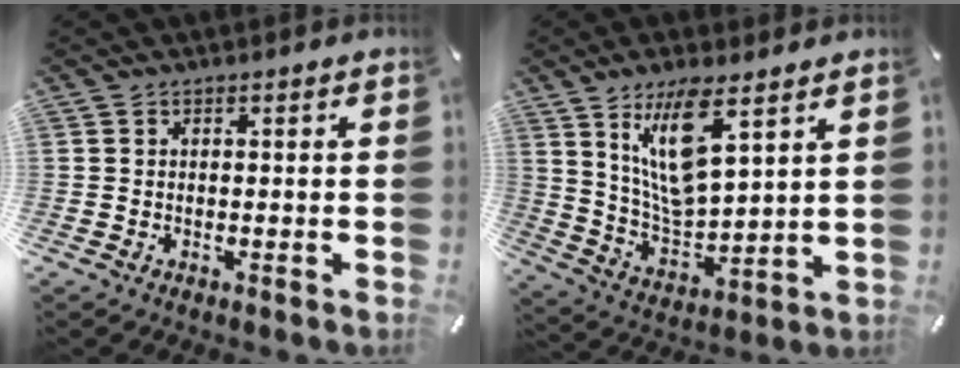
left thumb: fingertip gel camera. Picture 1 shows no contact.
{"total": 14.1, "force": [8.5, 4.5, 10.3], "torque": [-0.215, -0.039, 0.143]}